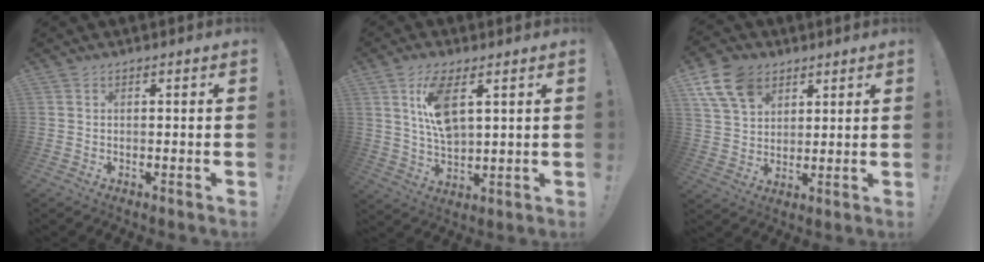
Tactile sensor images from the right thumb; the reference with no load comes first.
{"total": 11.2, "force": [4.8, 4.7, 8.9], "torque": [-0.171, -0.017, 0.084]}
{"total": 12.0, "force": [6.5, 8.1, 5.9], "torque": [-0.106, -0.020, 0.130]}